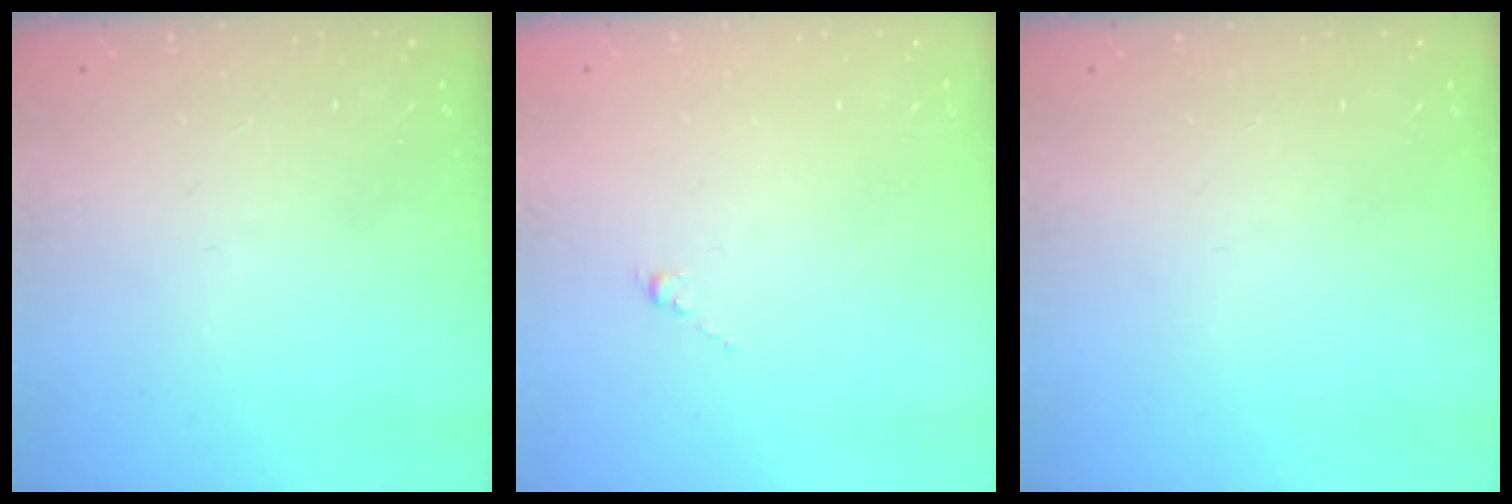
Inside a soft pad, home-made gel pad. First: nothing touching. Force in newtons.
{"total": 0.0}
{"total": 0.0}